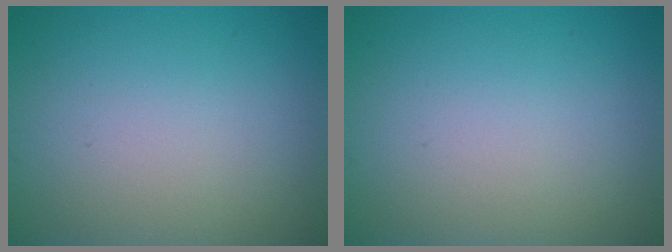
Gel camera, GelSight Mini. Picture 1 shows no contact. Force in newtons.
{"total": 0.0}